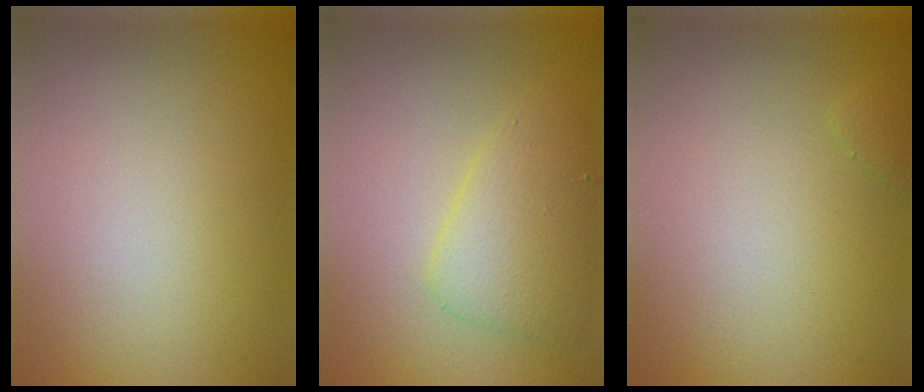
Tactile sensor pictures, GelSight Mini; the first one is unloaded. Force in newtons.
{"total": 3.7, "press": 3.7, "slide": 0.1}
{"total": 0.7, "press": 0.7, "slide": 0.0}